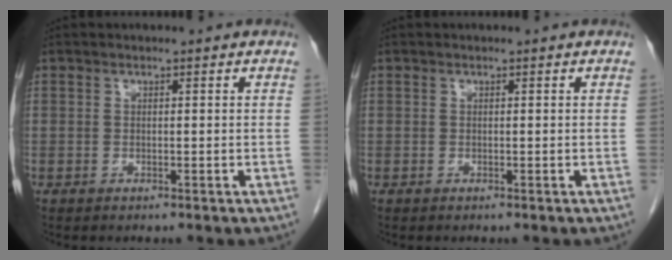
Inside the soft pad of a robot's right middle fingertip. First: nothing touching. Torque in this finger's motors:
{"motor_torque": [-0.01, 0.00, 0.02, 0.01]}